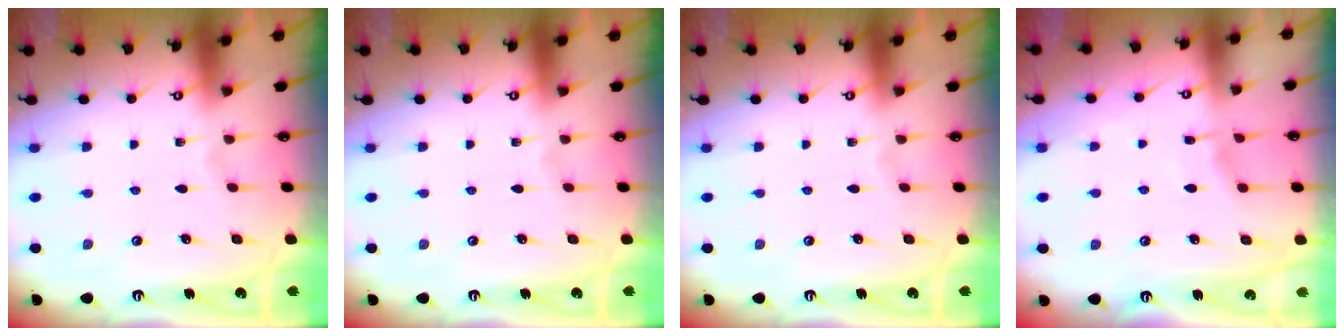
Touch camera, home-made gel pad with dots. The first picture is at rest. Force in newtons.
{"total": 0.0}
{"total": 0.0}
{"total": 3.7, "press": 3.7, "slide": 0.3}